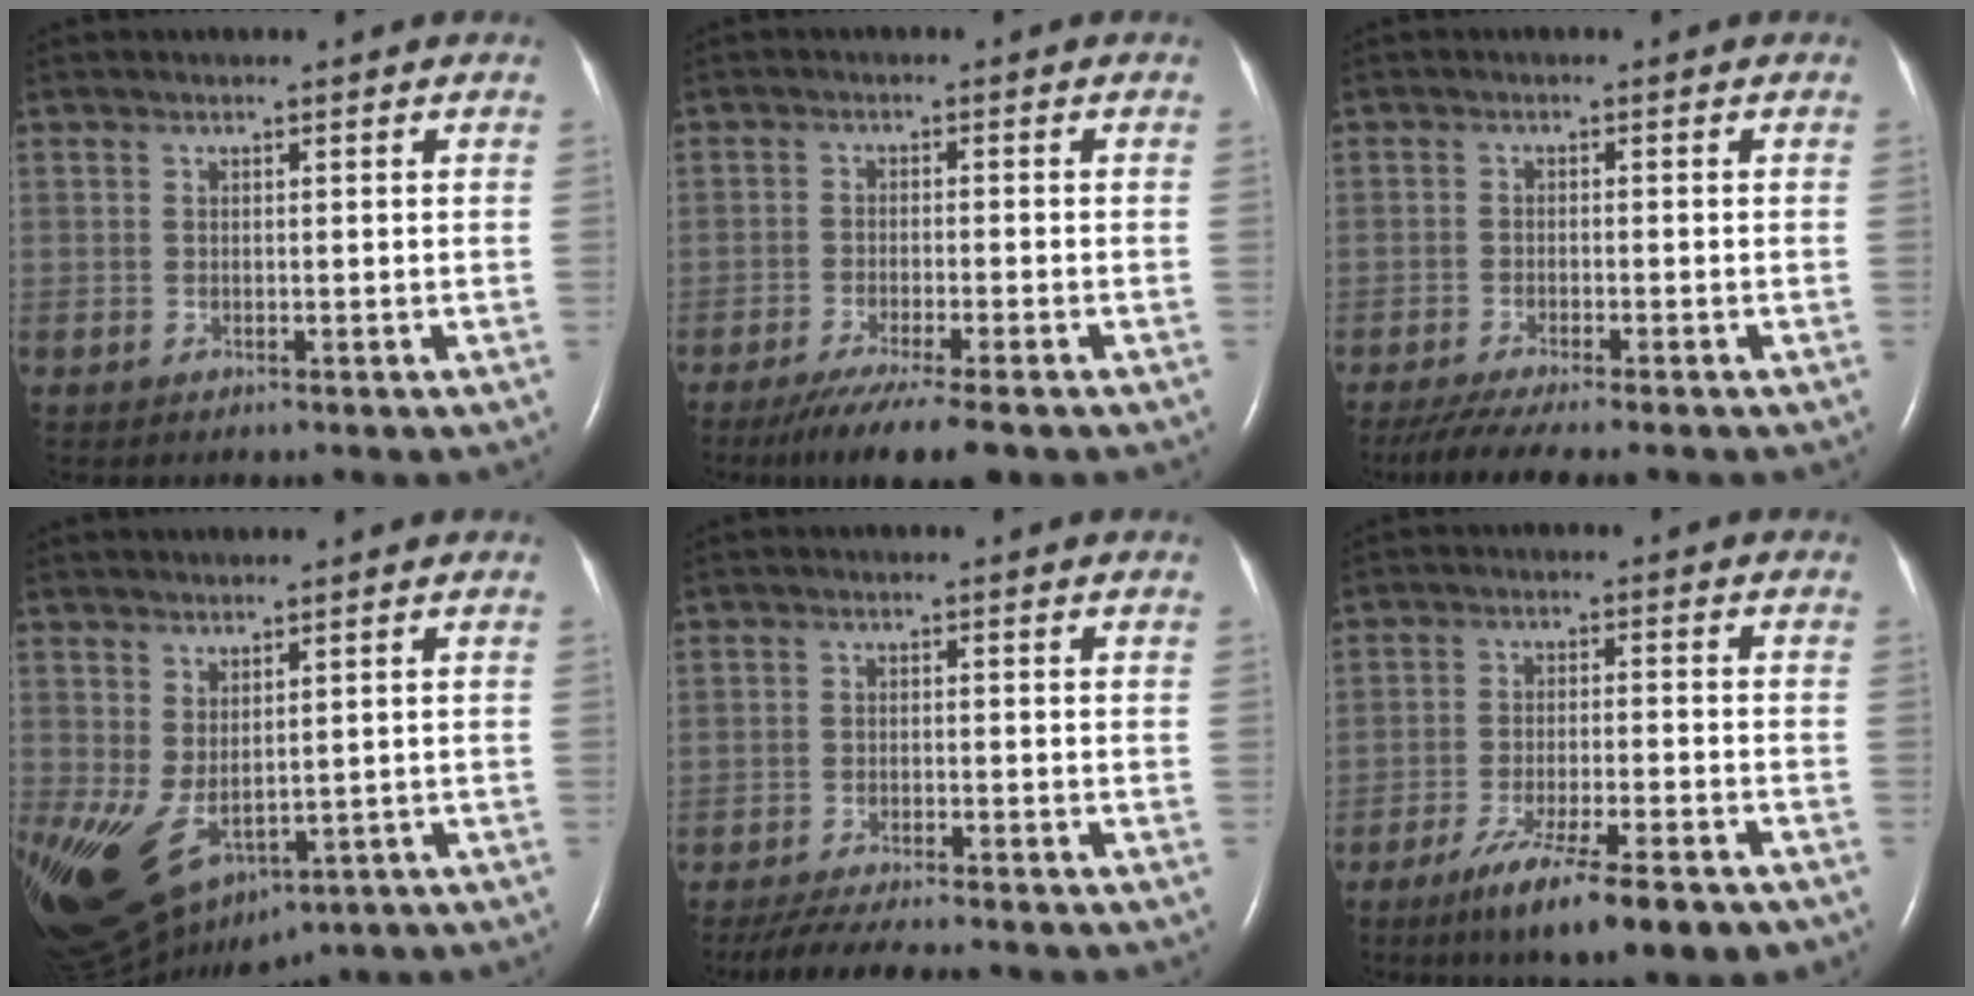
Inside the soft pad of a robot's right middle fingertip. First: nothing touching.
{"total": 8.7, "force": [-6.6, 0.2, 5.7], "torque": [-0.091, -0.022, -0.104]}
{"total": 7.6, "force": [-6.4, 0.1, 4.1], "torque": [-0.066, -0.019, -0.103]}
{"total": 12.8, "force": [-3.8, 6.8, 10.1], "torque": [-0.202, -0.016, -0.033]}
{"total": 8.9, "force": [-7.8, 0.6, 4.1], "torque": [-0.066, -0.021, -0.122]}
{"total": 12.9, "force": [-8.9, 1.6, 9.1], "torque": [-0.139, -0.027, -0.136]}